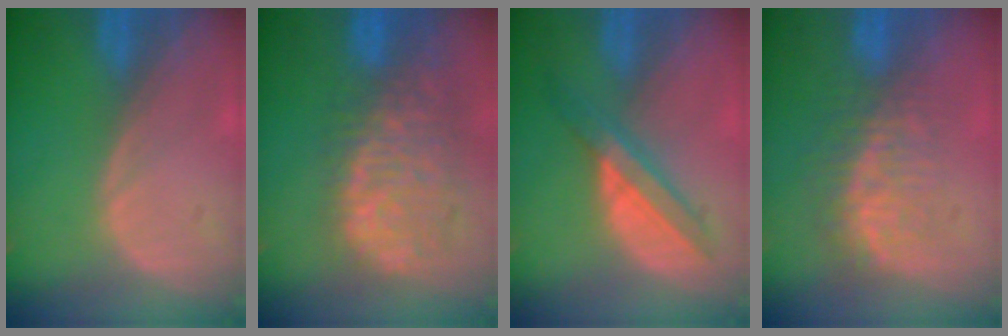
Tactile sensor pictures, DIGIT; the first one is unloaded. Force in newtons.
{"total": 11.7, "press": 9.8, "slide": 6.4}
{"total": 5.8, "press": 5.7, "slide": 1.4}
{"total": 8.1, "press": 7.4, "slide": 3.2}